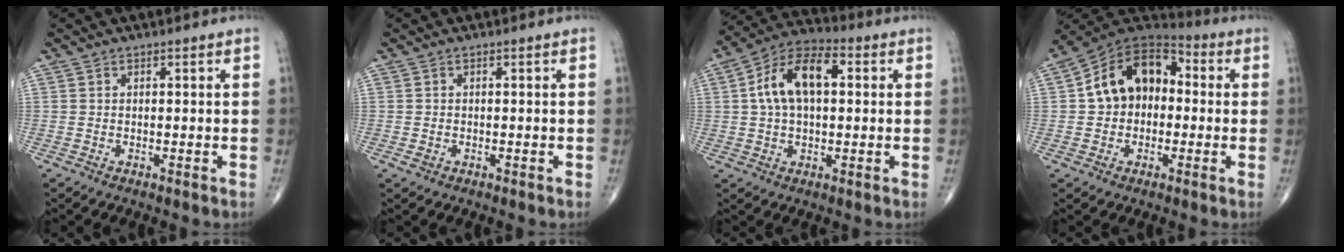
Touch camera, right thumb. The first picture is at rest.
{"total": 1.1, "force": [-0.4, 0.8, 0.6], "torque": [-0.010, 0.004, -0.005]}
{"total": 13.0, "force": [2.3, 7.4, 10.5], "torque": [-0.186, 0.030, 0.031]}
{"total": 14.5, "force": [0.8, 10.5, 9.9], "torque": [-0.130, 0.043, -0.003]}